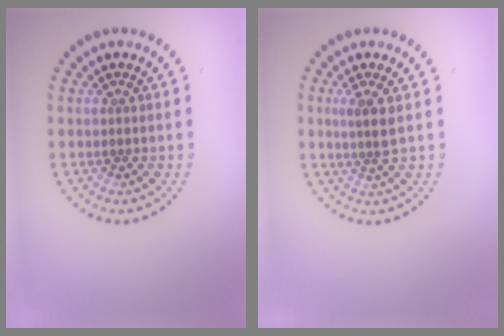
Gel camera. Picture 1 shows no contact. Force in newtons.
{"total": 2.1, "press": 1.6, "slide": 1.3}